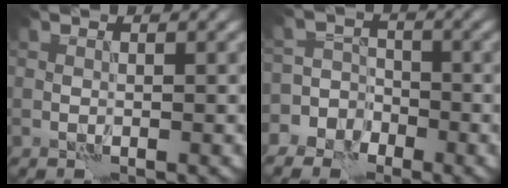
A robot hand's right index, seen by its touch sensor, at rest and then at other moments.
{"total": 6.4, "force": [-3.6, 5.3, 0.4], "torque": [0.014, 0.001, -0.081]}